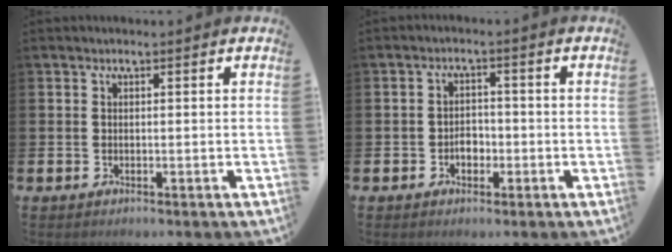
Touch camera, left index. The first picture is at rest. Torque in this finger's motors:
{"motor_torque": [0.02, 0.09, 0.03, 0.01]}